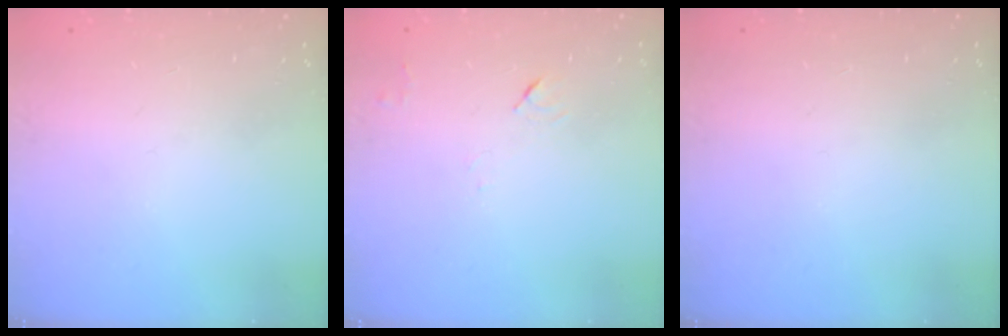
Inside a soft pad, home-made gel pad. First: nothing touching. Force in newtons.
{"total": 3.7, "press": 3.6, "slide": 0.5}
{"total": 0.0}